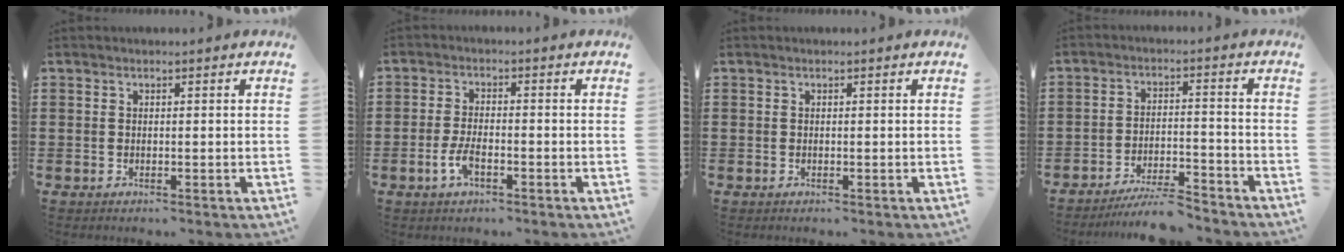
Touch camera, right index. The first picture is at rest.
{"total": 3.9, "force": [-1.7, 1.6, 3.2], "torque": [-0.075, -0.003, -0.035]}
{"total": 0.0}
{"total": 5.7, "force": [-5.3, 0.1, 2.1], "torque": [-0.042, -0.005, -0.102]}